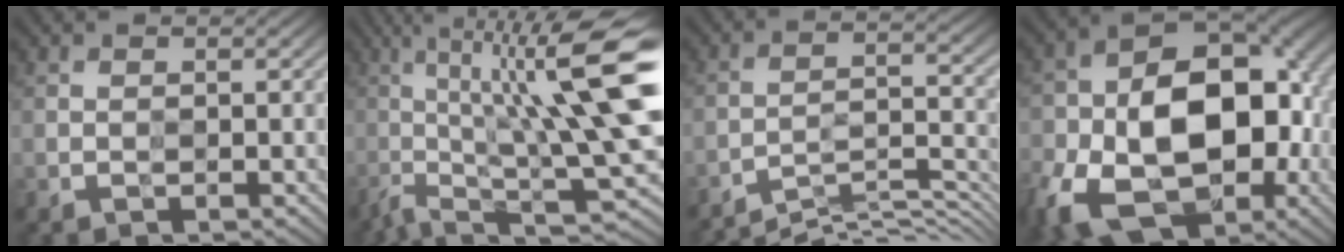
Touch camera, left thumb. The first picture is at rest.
{"total": 16.7, "force": [-0.9, 3.0, 16.4], "torque": [-0.257, 0.010, -0.007]}
{"total": 9.7, "force": [-8.5, 1.4, 4.5], "torque": [-0.085, 0.009, -0.133]}
{"total": 19.2, "force": [-5.0, 12.6, 13.6], "torque": [-0.244, -0.049, -0.073]}